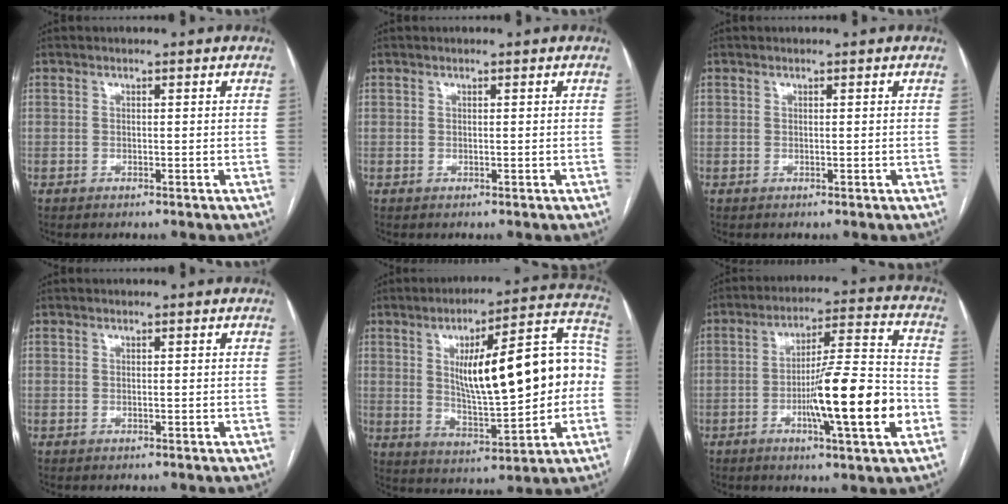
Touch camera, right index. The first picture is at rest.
{"total": 0.0}
{"total": 0.0}
{"total": 0.0}
{"total": 20.6, "force": [1.5, 5.0, 19.9], "torque": [-0.292, 0.037, 0.032]}
{"total": 15.7, "force": [-4.6, 0.8, 15.0], "torque": [-0.242, -0.003, -0.073]}